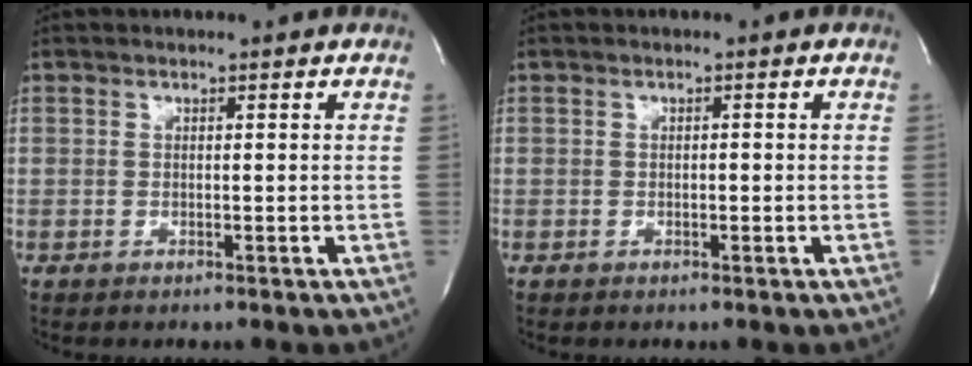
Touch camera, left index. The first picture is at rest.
{"total": 0.5, "force": [-0.2, 0.3, 0.4], "torque": [-0.004, 0.001, -0.003]}